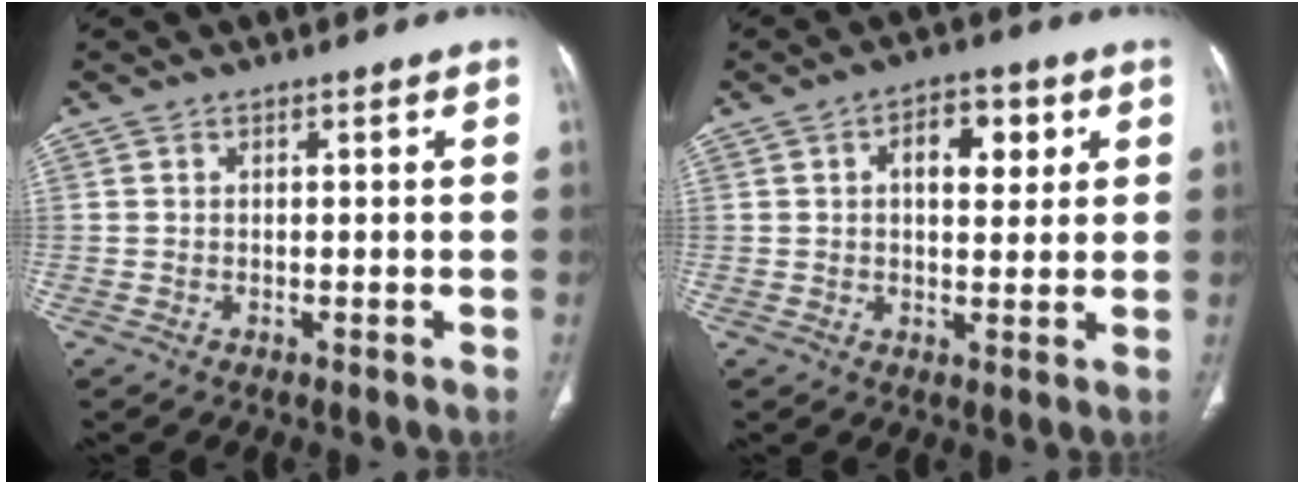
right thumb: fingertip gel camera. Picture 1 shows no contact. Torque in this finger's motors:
{"motor_torque": [-0.78, 0.45, 0.15, 0.20, 0.09]}